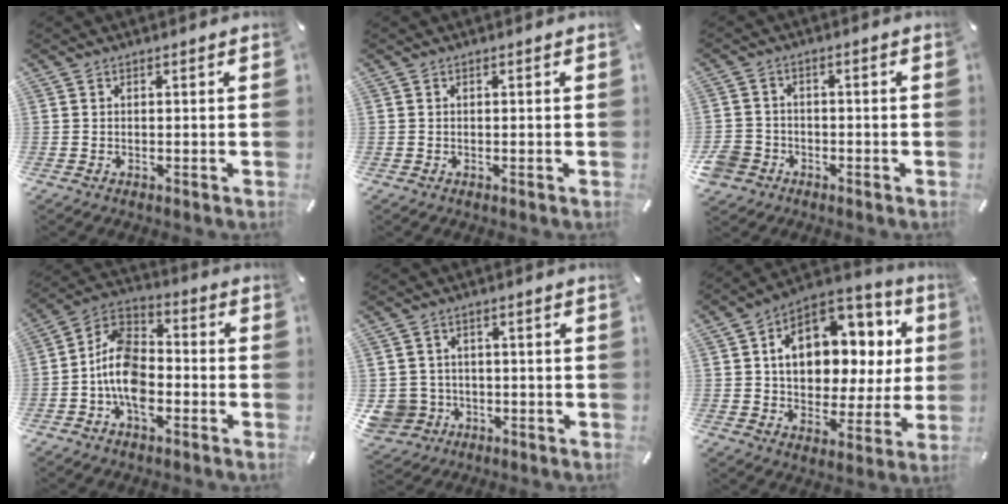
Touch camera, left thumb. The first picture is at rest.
{"total": 0.0}
{"total": 5.3, "force": [-2.6, 4.4, 1.5], "torque": [-0.049, 0.009, -0.052]}
{"total": 11.8, "force": [-4.8, 7.4, 7.8], "torque": [-0.170, 0.020, -0.093]}
{"total": 6.3, "force": [-1.4, 6.0, 1.2], "torque": [-0.048, 0.005, -0.025]}
{"total": 15.4, "force": [3.9, 10.9, 10.1], "torque": [-0.158, -0.017, 0.074]}